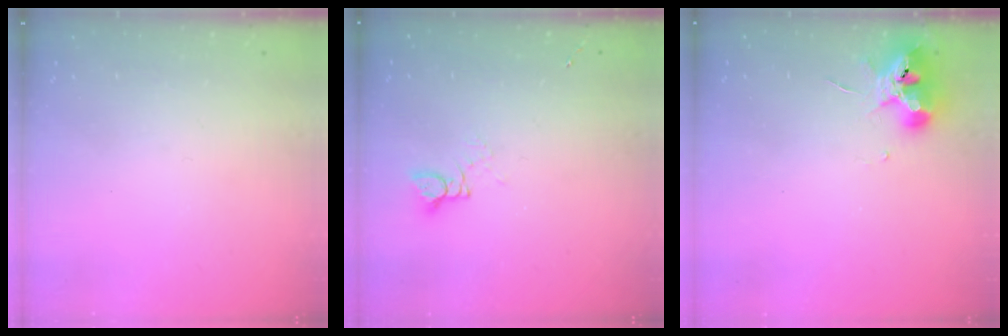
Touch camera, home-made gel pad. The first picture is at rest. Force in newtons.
{"total": 2.4, "press": 2.4, "slide": 0.3}
{"total": 11.4, "press": 11.3, "slide": 1.9}